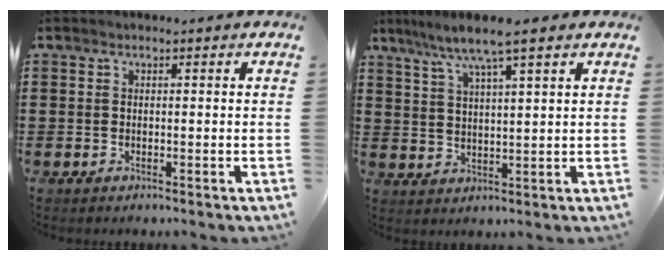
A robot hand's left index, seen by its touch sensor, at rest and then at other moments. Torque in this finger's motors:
{"motor_torque": [1.10, -1.04, 0.34, 0.21]}